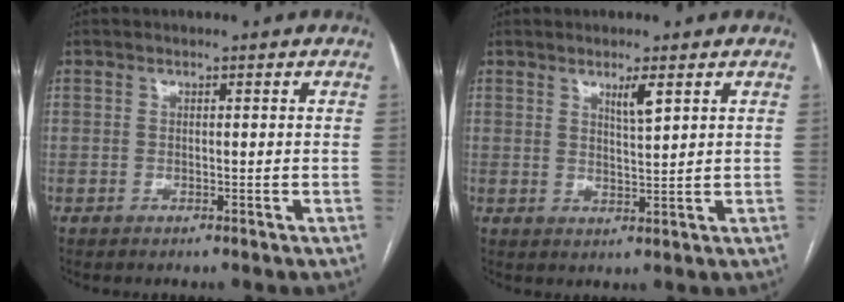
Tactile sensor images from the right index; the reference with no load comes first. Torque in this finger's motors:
{"motor_torque": [0.12, 0.02, 0.05, 0.05]}